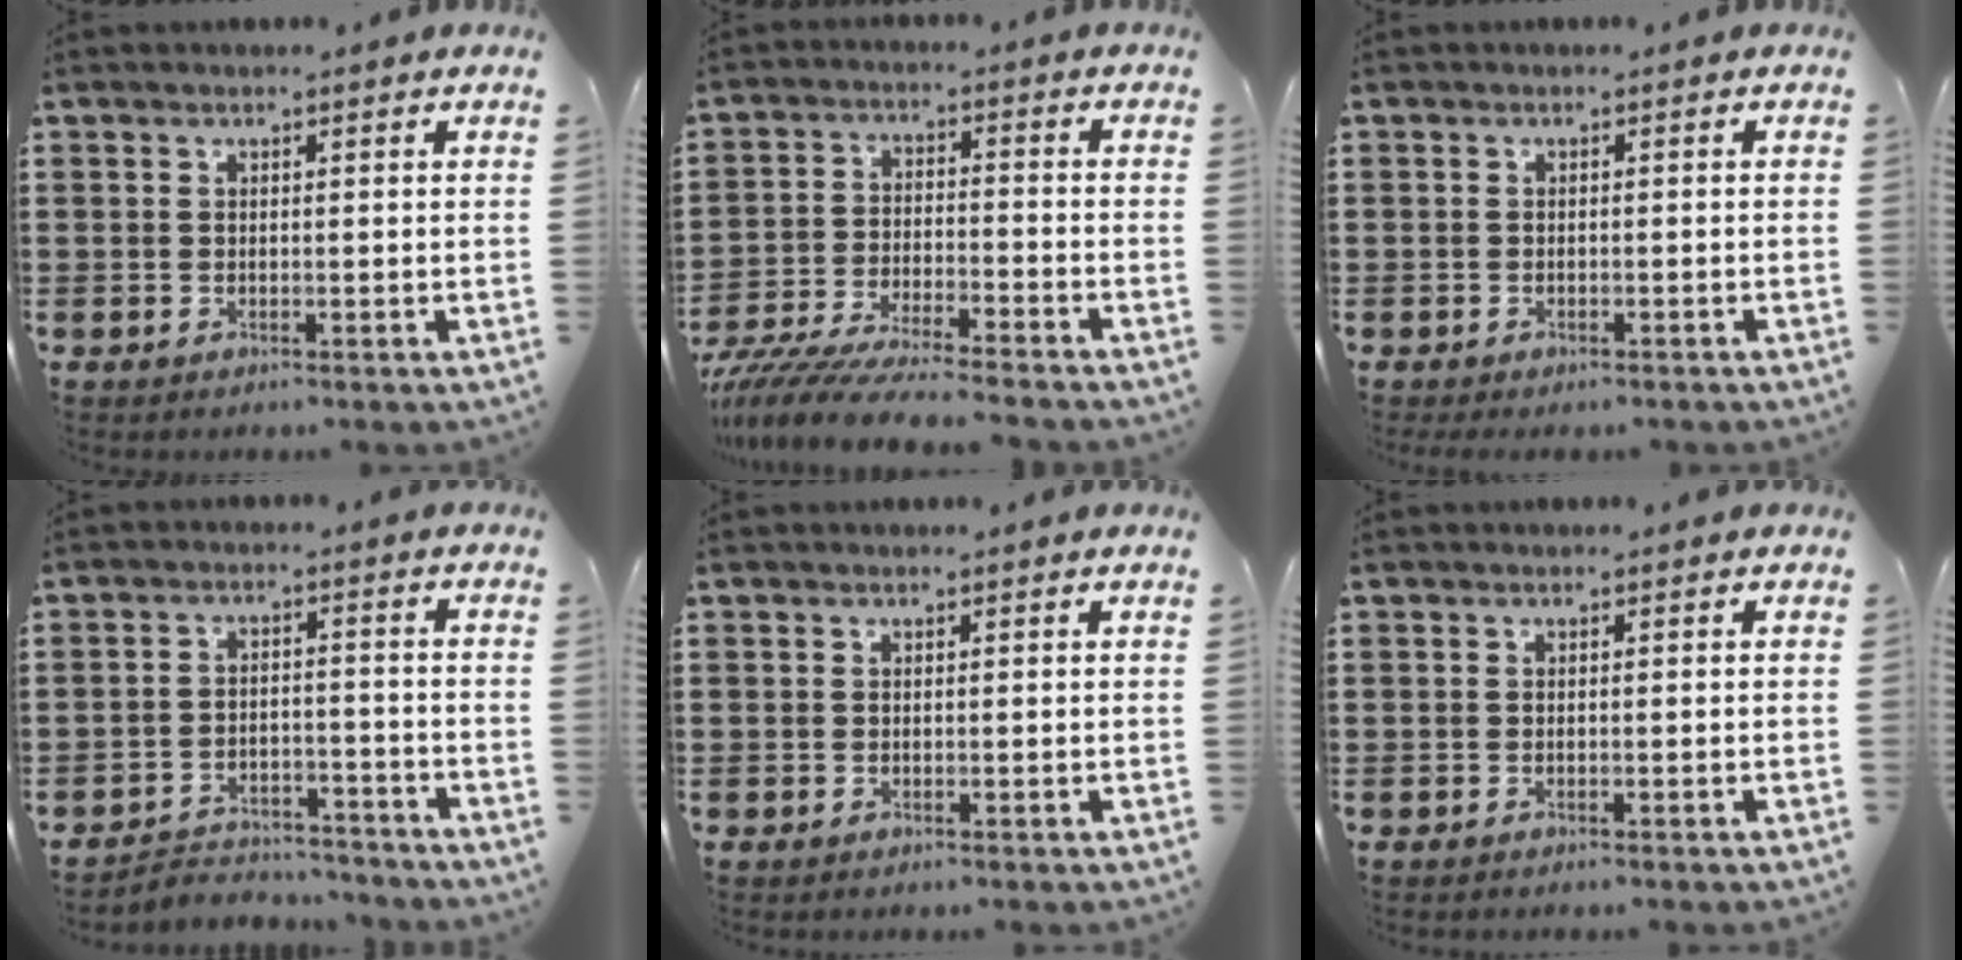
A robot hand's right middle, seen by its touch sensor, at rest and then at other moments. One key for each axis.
{"total": 7.3, "fx": -7.0, "fy": -0.1, "fz": 2.0, "tx": -0.051, "ty": -0.008, "tz": -0.140}
{"total": 0.8, "fx": -0.7, "fy": 0.4, "fz": 0.1, "tx": -0.003, "ty": -0.001, "tz": -0.015}
{"total": 3.8, "fx": -3.8, "fy": 0.6, "fz": 0.2, "tx": -0.010, "ty": 0.004, "tz": -0.080}
{"total": 0.0}
{"total": 0.0}